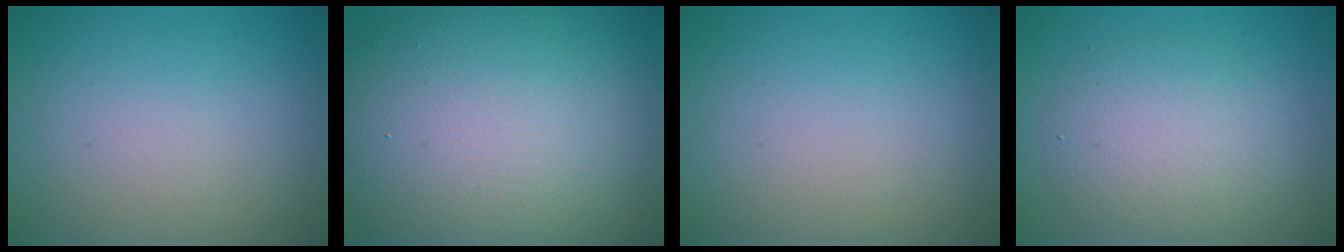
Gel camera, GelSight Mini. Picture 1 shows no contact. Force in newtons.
{"total": 16.5, "press": 16.5, "slide": 0.9}
{"total": 0.0}
{"total": 2.6, "press": 2.6, "slide": 0.3}